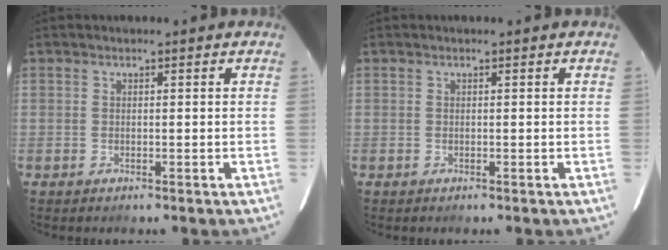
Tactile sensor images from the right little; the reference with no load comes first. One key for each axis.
{"total": 0.0}